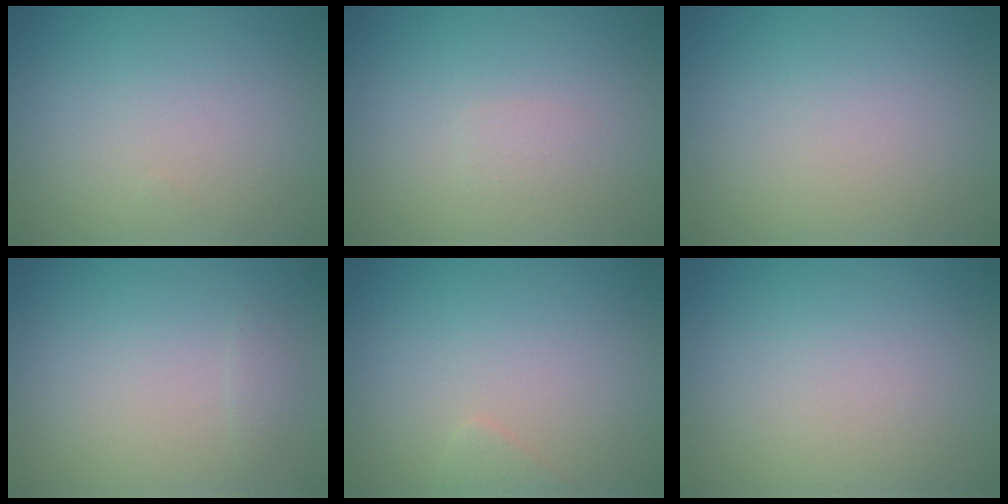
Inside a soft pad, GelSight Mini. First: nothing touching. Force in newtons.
{"total": 0.7, "press": 0.7, "slide": 0.1}
{"total": 0.0}
{"total": 0.6, "press": 0.6, "slide": 0.0}
{"total": 0.8, "press": 0.8, "slide": 0.0}
{"total": 0.0}